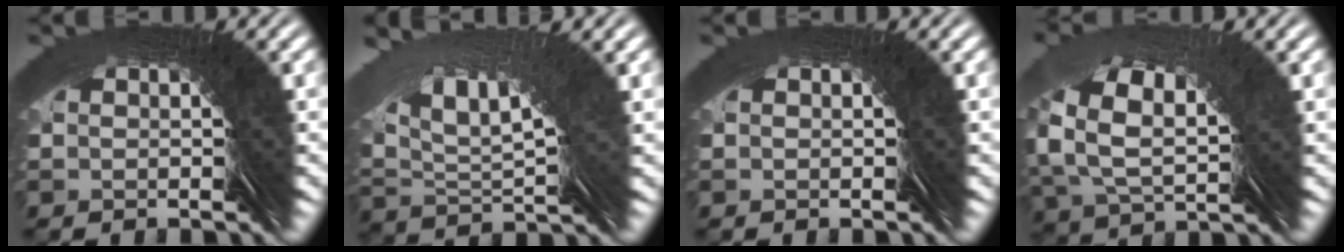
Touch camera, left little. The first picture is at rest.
{"total": 4.3, "force": [3.4, -1.6, 2.1], "torque": [-0.040, 0.045, 0.045]}
{"total": 0.0}
{"total": 3.6, "force": [2.8, 1.3, 1.9], "torque": [-0.045, 0.028, 0.032]}